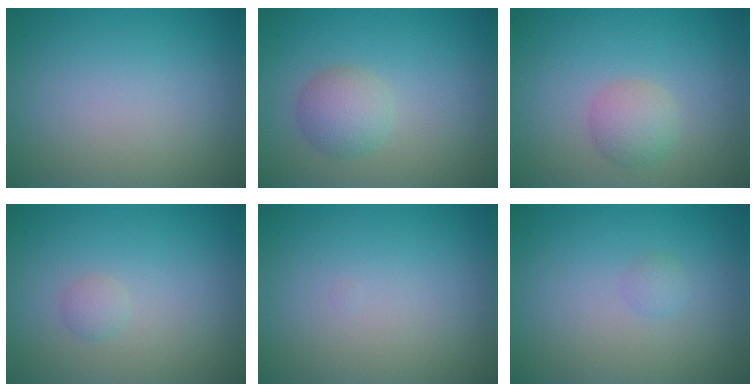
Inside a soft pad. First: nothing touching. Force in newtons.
{"total": 2.7, "press": 2.7, "slide": 0.1}
{"total": 2.3, "press": 2.3, "slide": 0.0}
{"total": 0.8, "press": 0.8, "slide": 0.1}
{"total": 0.0}
{"total": 0.7, "press": 0.7, "slide": 0.0}